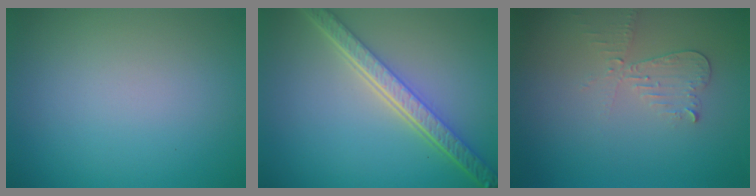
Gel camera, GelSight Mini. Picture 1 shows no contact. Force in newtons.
{"total": 5.9, "press": 4.3, "slide": 4.0}
{"total": 2.1, "press": 2.1, "slide": 0.1}